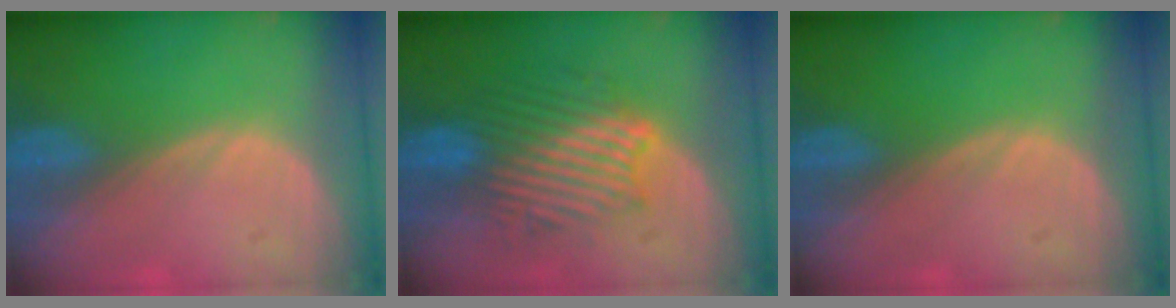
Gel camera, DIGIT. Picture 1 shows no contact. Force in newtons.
{"total": 9.0, "press": 8.9, "slide": 1.2}
{"total": 0.0}